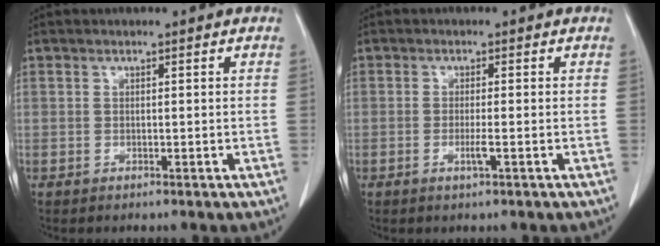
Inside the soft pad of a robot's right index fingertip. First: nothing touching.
{"total": 1.8, "force": [-0.5, -0.1, 1.7], "torque": [-0.031, -0.003, -0.006]}